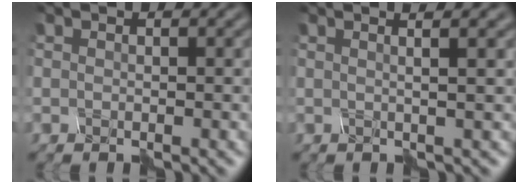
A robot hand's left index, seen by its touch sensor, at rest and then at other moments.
{"total": 3.9, "force": [1.6, 1.2, 3.3], "torque": [-0.035, 0.040, 0.000]}